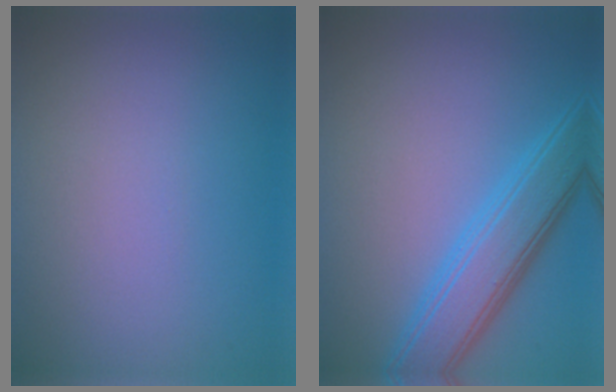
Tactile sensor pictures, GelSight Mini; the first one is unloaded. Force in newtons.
{"total": 5.5, "press": 5.5, "slide": 0.1}